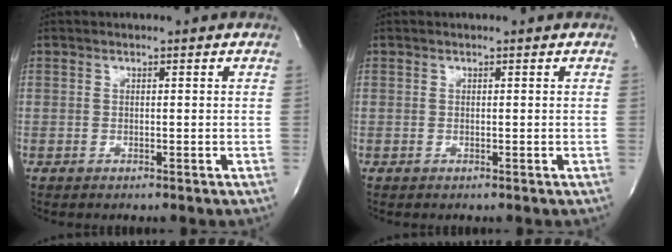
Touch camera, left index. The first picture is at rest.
{"total": 0.0}